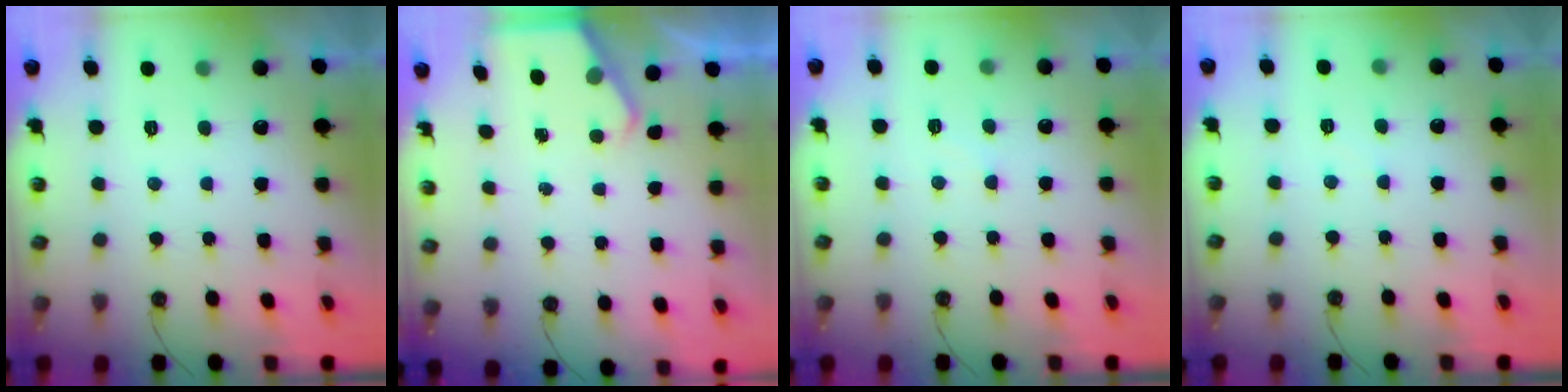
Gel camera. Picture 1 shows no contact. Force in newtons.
{"total": 2.2, "press": 2.1, "slide": 0.3}
{"total": 6.5, "press": 6.4, "slide": 0.7}
{"total": 1.9, "press": 1.9, "slide": 0.3}